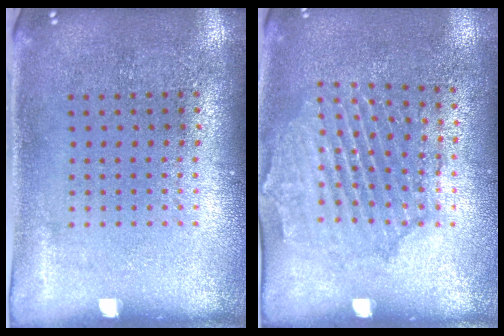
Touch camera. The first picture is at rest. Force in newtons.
{"total": 1.6, "press": 1.6, "slide": 0.3}